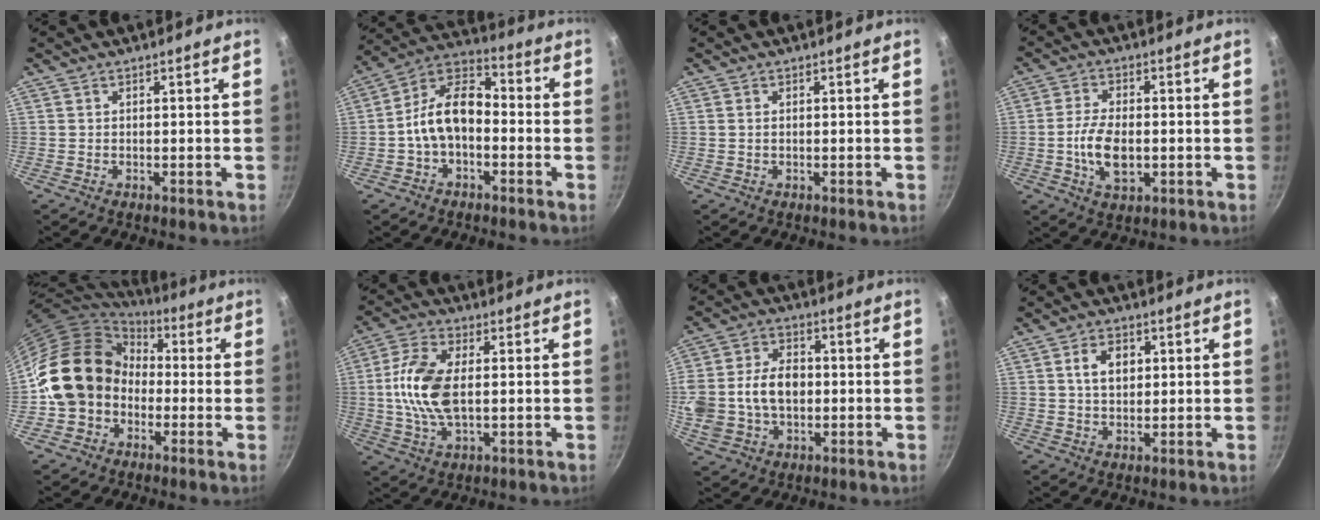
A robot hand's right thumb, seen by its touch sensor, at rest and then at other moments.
{"total": 11.9, "force": [-2.1, 7.5, 9.0], "torque": [-0.141, 0.051, -0.056]}
{"total": 0.6, "force": [0.1, 0.4, 0.5], "torque": [-0.008, 0.002, 0.003]}
{"total": 8.5, "force": [-1.3, 4.6, 7.0], "torque": [-0.132, 0.008, -0.025]}
{"total": 16.8, "force": [-1.7, 14.3, 8.8], "torque": [-0.125, 0.055, -0.038]}
{"total": 11.9, "force": [0.5, 6.1, 10.1], "torque": [-0.204, 0.011, 0.003]}
{"total": 16.3, "force": [-0.2, 12.1, 10.9], "torque": [-0.215, 0.026, -0.002]}
{"total": 5.8, "force": [1.5, 4.0, 4.0], "torque": [-0.050, 0.000, 0.025]}